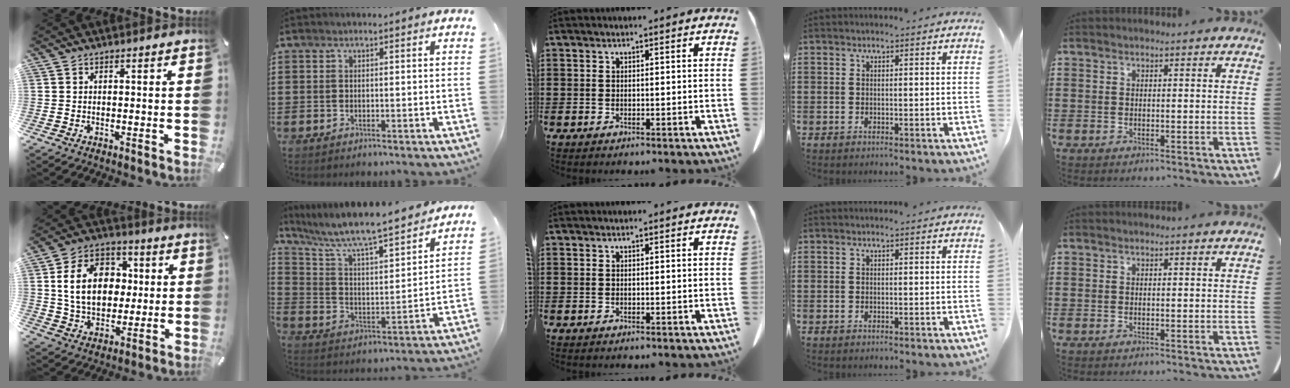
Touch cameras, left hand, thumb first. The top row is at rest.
{"thumb": {"total": 15.6, "force": [2.0, 12.0, 9.8], "torque": [-0.177, 0.017, 0.035]}, "index": {"total": 6.8, "force": [6.2, 0.3, 2.9], "torque": [-0.087, -0.052, 0.098]}}